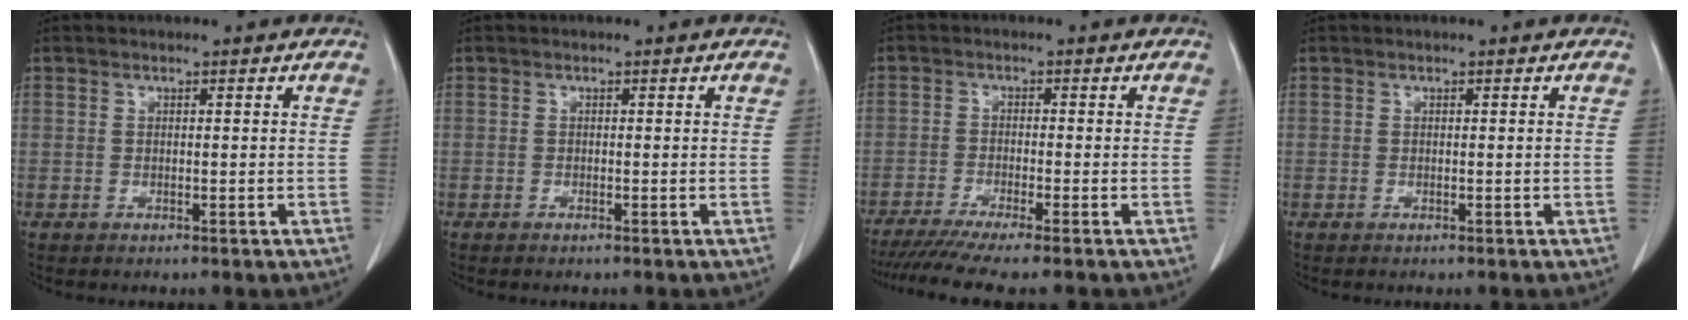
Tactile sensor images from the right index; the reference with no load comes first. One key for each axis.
{"total": 0.0}
{"total": 8.9, "fx": -7.5, "fy": -0.9, "fz": 4.7, "tx": -0.063, "ty": -0.022, "tz": -0.119}
{"total": 0.0}